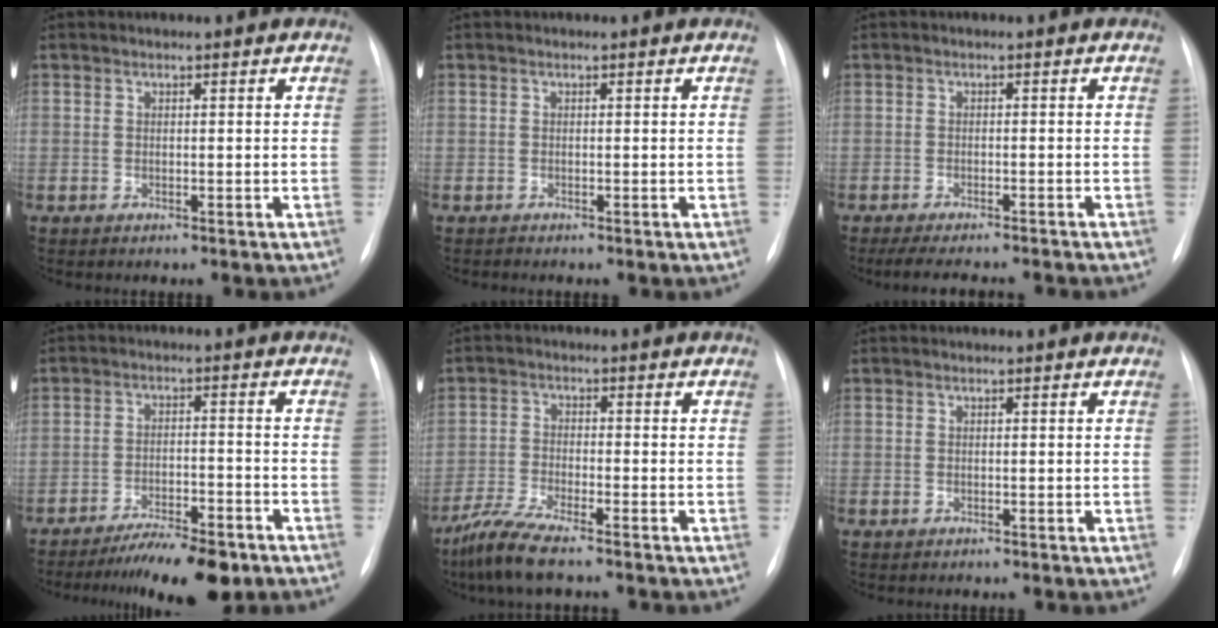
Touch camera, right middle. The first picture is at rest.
{"total": 0.0}
{"total": 9.9, "force": [-9.0, 1.2, 4.1], "torque": [-0.057, -0.010, -0.119]}
{"total": 9.8, "force": [-7.6, 2.1, 5.8], "torque": [-0.083, -0.015, -0.122]}
{"total": 6.5, "force": [-5.1, 0.5, 4.0], "torque": [-0.093, -0.022, -0.099]}
{"total": 0.0}